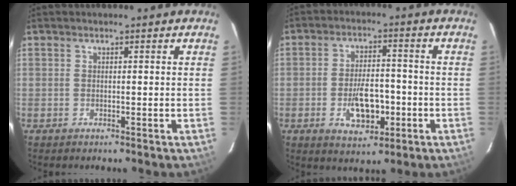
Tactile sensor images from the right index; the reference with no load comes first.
{"total": 8.8, "force": [-2.8, 4.7, 7.0], "torque": [-0.135, 0.003, -0.033]}